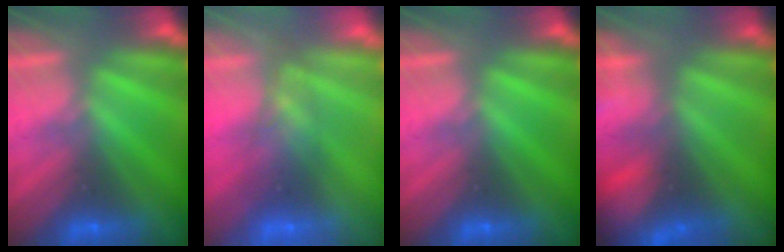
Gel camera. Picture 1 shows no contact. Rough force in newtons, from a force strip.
{"total": 2.5}
{"total": 0.0}
{"total": 7.1}